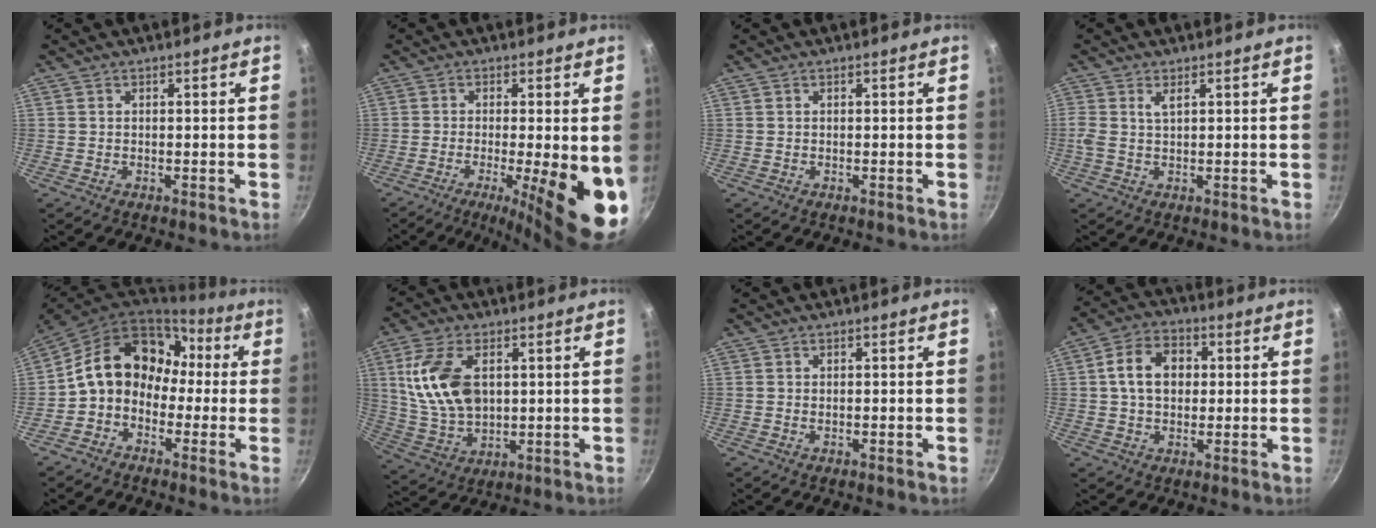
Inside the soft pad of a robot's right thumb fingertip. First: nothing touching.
{"total": 15.1, "force": [-3.7, 3.8, 14.1], "torque": [-0.188, -0.009, -0.049]}
{"total": 0.0}
{"total": 2.3, "force": [0.7, 0.9, 2.0], "torque": [-0.047, 0.002, 0.017]}
{"total": 15.4, "force": [0.3, 12.1, 9.6], "torque": [-0.131, 0.060, -0.014]}
{"total": 14.1, "force": [3.2, 8.5, 10.8], "torque": [-0.198, -0.013, 0.071]}
{"total": 0.0}
{"total": 9.6, "force": [1.3, 7.1, 6.3], "torque": [-0.085, 0.017, 0.012]}